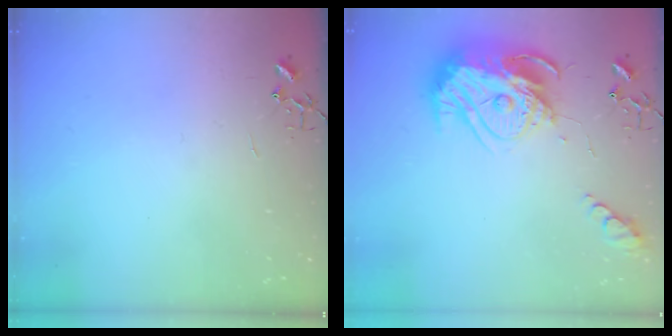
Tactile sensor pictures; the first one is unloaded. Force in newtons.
{"total": 19.3, "press": 19.2, "slide": 1.7}